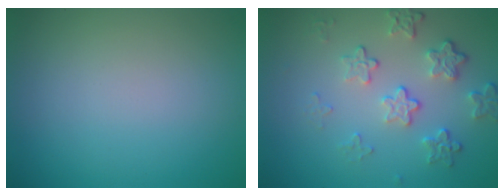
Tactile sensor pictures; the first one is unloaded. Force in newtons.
{"total": 4.2, "press": 3.1, "slide": 2.9}